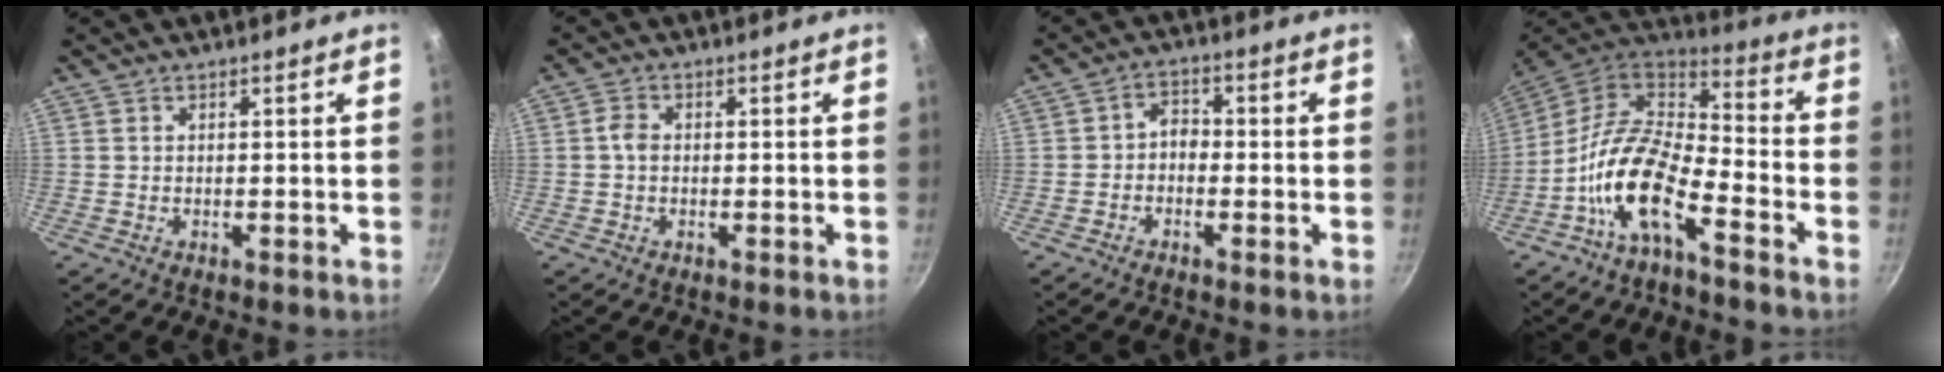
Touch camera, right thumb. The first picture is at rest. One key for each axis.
{"total": 2.4, "fx": -0.1, "fy": 1.8, "fz": 1.6, "tx": -0.031, "ty": 0.009, "tz": -0.006}
{"total": 3.3, "fx": -1.1, "fy": 2.2, "fz": 2.2, "tx": -0.034, "ty": 0.018, "tz": -0.026}
{"total": 15.2, "fx": -7.1, "fy": 6.3, "fz": 11.9, "tx": -0.220, "ty": 0.067, "tz": -0.151}